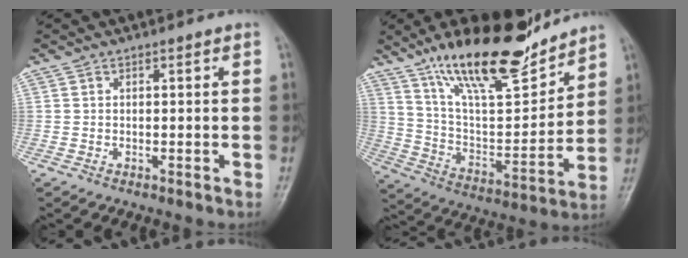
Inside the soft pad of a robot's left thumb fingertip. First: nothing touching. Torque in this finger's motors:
{"motor_torque": [0.29, 0.08, 1.45, -1.31, 0.35]}